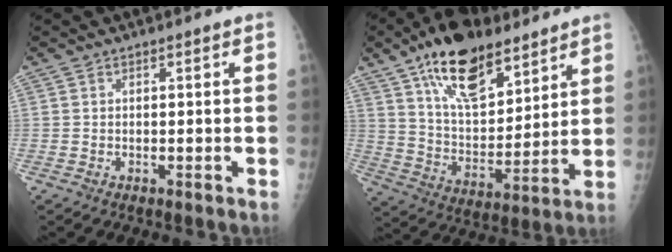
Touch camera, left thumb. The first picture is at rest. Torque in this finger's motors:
{"motor_torque": [0.97, 0.94, 1.47, -1.29, 0.18]}